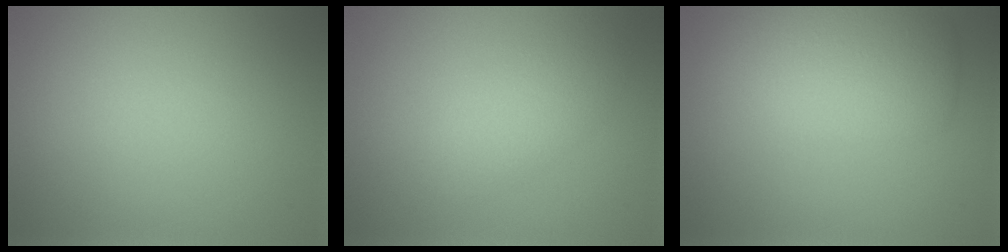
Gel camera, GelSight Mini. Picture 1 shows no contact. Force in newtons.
{"total": 2.8, "press": 2.8, "slide": 0.2}
{"total": 5.6, "press": 5.6, "slide": 0.3}